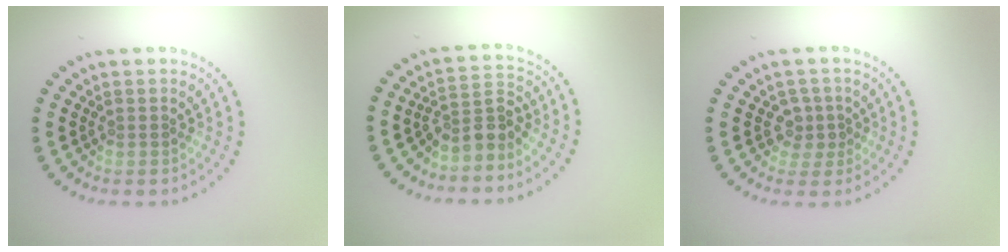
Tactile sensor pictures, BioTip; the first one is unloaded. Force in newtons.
{"total": 2.7, "press": 2.1, "slide": 1.7}
{"total": 1.9, "press": 1.5, "slide": 1.1}